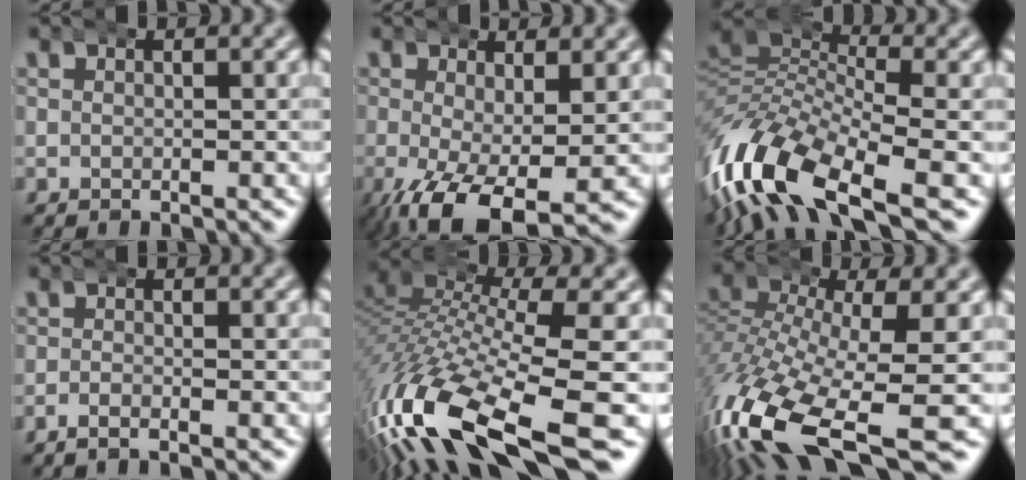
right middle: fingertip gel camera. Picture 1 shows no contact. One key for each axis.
{"total": 6.8, "fx": -3.3, "fy": 2.9, "fz": 5.2, "tx": -0.118, "ty": -0.052, "tz": -0.030}
{"total": 11.0, "fx": -3.6, "fy": 6.8, "fz": 7.8, "tx": -0.190, "ty": -0.050, "tz": -0.048}
{"total": 1.1, "fx": -1.0, "fy": 0.0, "fz": 0.5, "tx": -0.010, "ty": 0.001, "tz": -0.023}
{"total": 11.2, "fx": -5.0, "fy": 4.8, "fz": 8.8, "tx": -0.202, "ty": -0.042, "tz": -0.065}
{"total": 10.4, "fx": -5.7, "fy": 4.4, "fz": 7.4, "tx": -0.186, "ty": -0.064, "tz": -0.066}